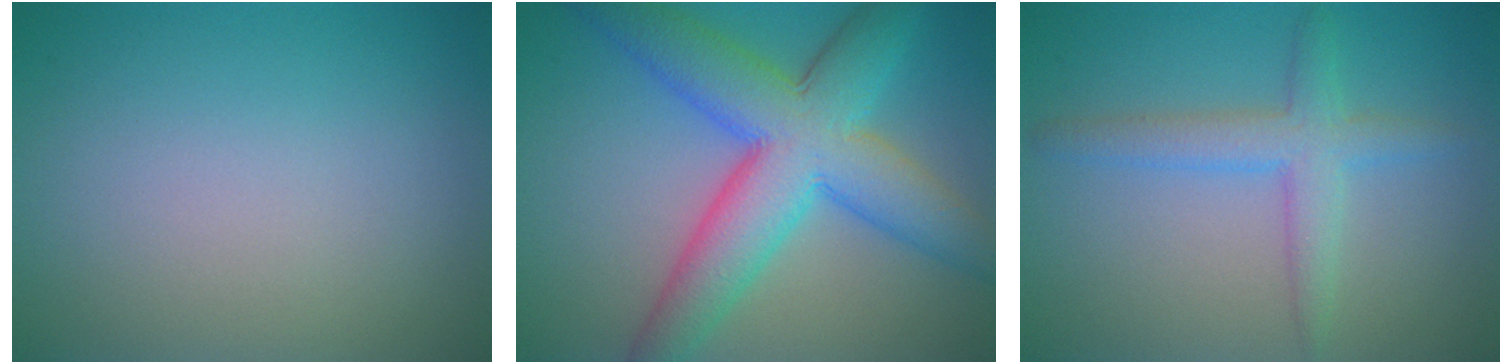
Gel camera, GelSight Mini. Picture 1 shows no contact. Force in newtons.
{"total": 9.9, "press": 9.9, "slide": 0.1}
{"total": 3.3, "press": 3.3, "slide": 0.1}